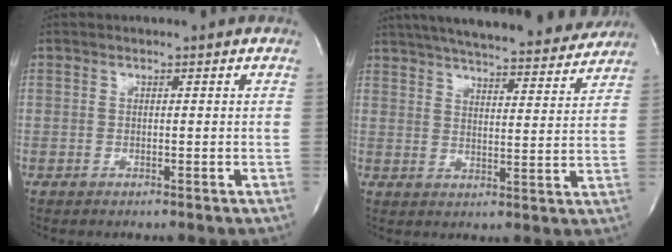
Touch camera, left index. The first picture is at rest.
{"total": 24.0, "force": [21.5, 4.0, 10.1], "torque": [-0.172, -0.003, 0.282]}